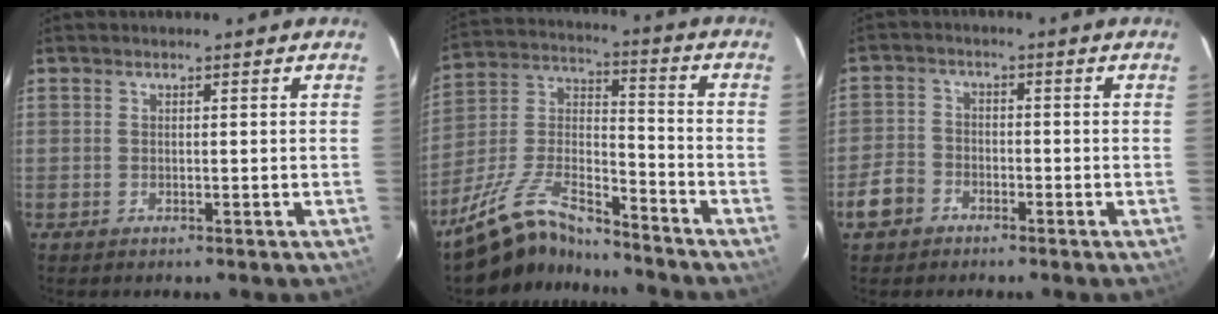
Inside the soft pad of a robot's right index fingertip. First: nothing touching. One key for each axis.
{"total": 15.7, "fx": -13.2, "fy": 4.8, "fz": 7.0, "tx": -0.156, "ty": 0.023, "tz": -0.243}
{"total": 5.9, "fx": -3.3, "fy": 4.5, "fz": 1.7, "tx": -0.042, "ty": 0.016, "tz": -0.062}